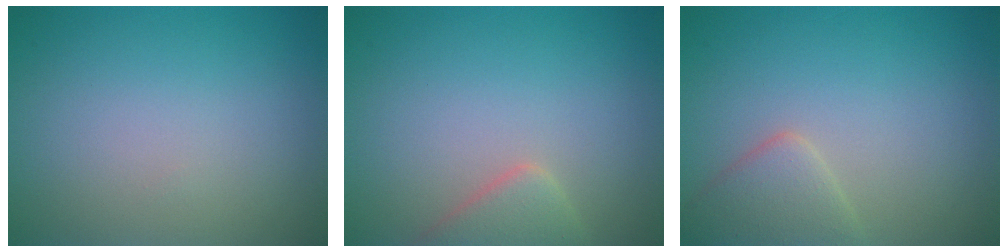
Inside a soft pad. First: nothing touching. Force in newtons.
{"total": 2.8, "press": 2.7, "slide": 0.1}
{"total": 2.9, "press": 2.9, "slide": 0.2}